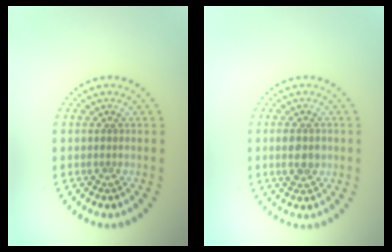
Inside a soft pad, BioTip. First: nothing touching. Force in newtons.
{"total": 2.7, "press": 2.7, "slide": 0.1}